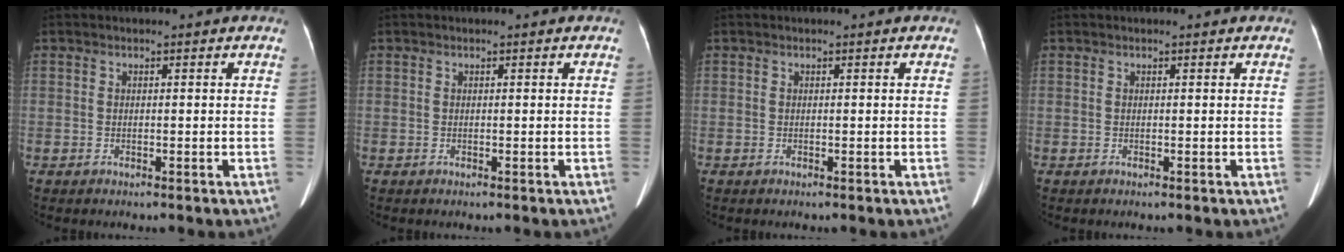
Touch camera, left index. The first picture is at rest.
{"total": 0.0}
{"total": 0.0}
{"total": 0.0}